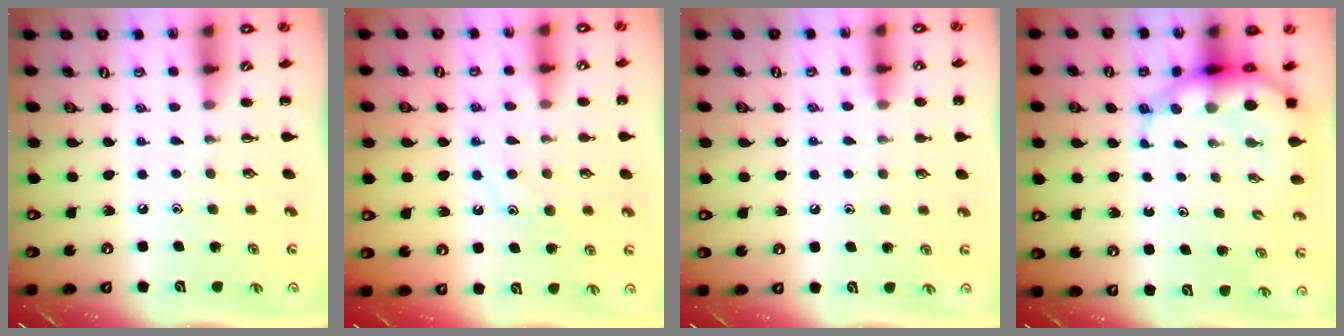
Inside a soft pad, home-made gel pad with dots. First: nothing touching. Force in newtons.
{"total": 11.6, "press": 11.5, "slide": 0.9}
{"total": 6.8, "press": 6.4, "slide": 2.3}
{"total": 8.4, "press": 8.0, "slide": 2.6}